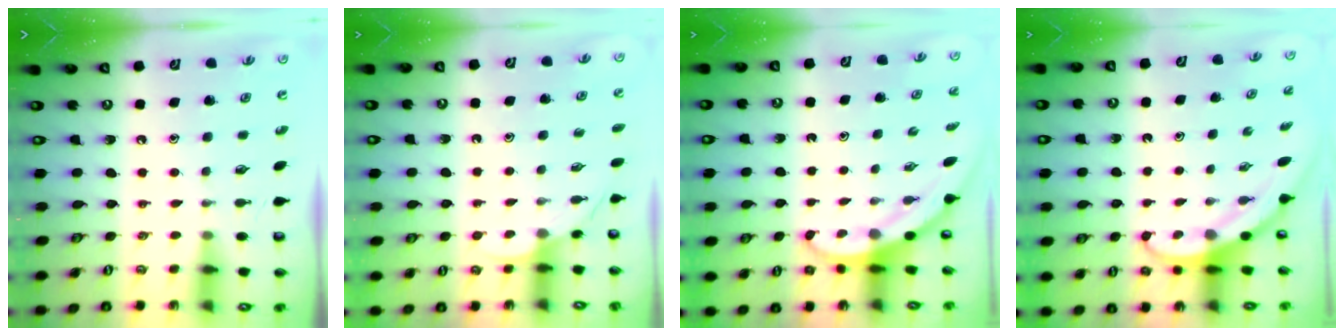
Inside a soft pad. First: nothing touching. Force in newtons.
{"total": 3.4, "press": 3.4, "slide": 0.2}
{"total": 3.2, "press": 3.2, "slide": 0.2}
{"total": 3.7, "press": 3.7, "slide": 0.3}